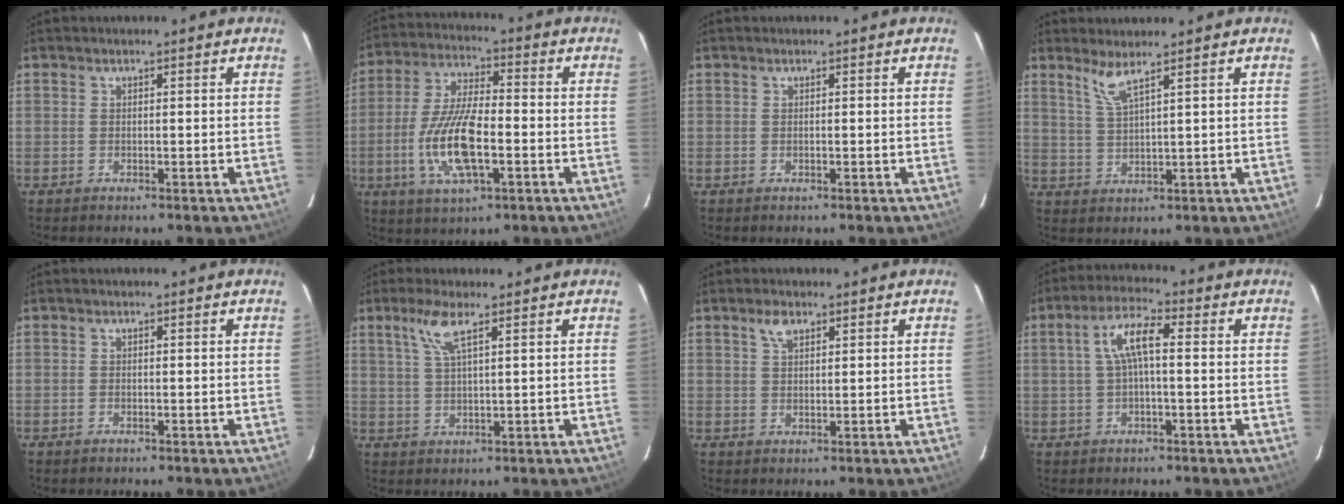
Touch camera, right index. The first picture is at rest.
{"total": 13.5, "force": [-3.7, 4.6, 12.1], "torque": [-0.254, -0.004, -0.071]}
{"total": 0.0}
{"total": 3.6, "force": [2.7, -0.5, 2.4], "torque": [-0.053, -0.006, 0.058]}
{"total": 0.7, "force": [-0.5, 0.4, 0.0], "torque": [-0.002, 0.001, -0.010]}
{"total": 4.7, "force": [2.6, 0.4, 3.9], "torque": [-0.084, 0.003, 0.056]}
{"total": 2.6, "force": [1.6, 1.2, 1.6], "torque": [-0.030, 0.006, 0.030]}
{"total": 6.1, "force": [0.3, 1.7, 5.8], "torque": [-0.116, 0.016, 0.009]}